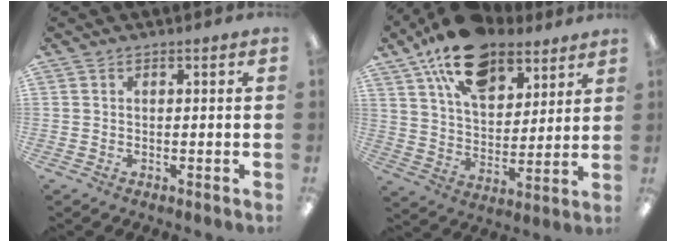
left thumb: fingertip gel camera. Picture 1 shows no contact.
{"total": 18.6, "force": [12.3, 9.8, 10.0], "torque": [-0.169, -0.055, 0.219]}